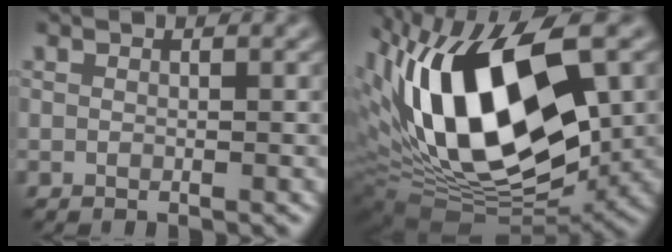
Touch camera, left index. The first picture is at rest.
{"total": 15.8, "force": [1.8, 7.7, 13.7], "torque": [-0.245, 0.013, 0.015]}